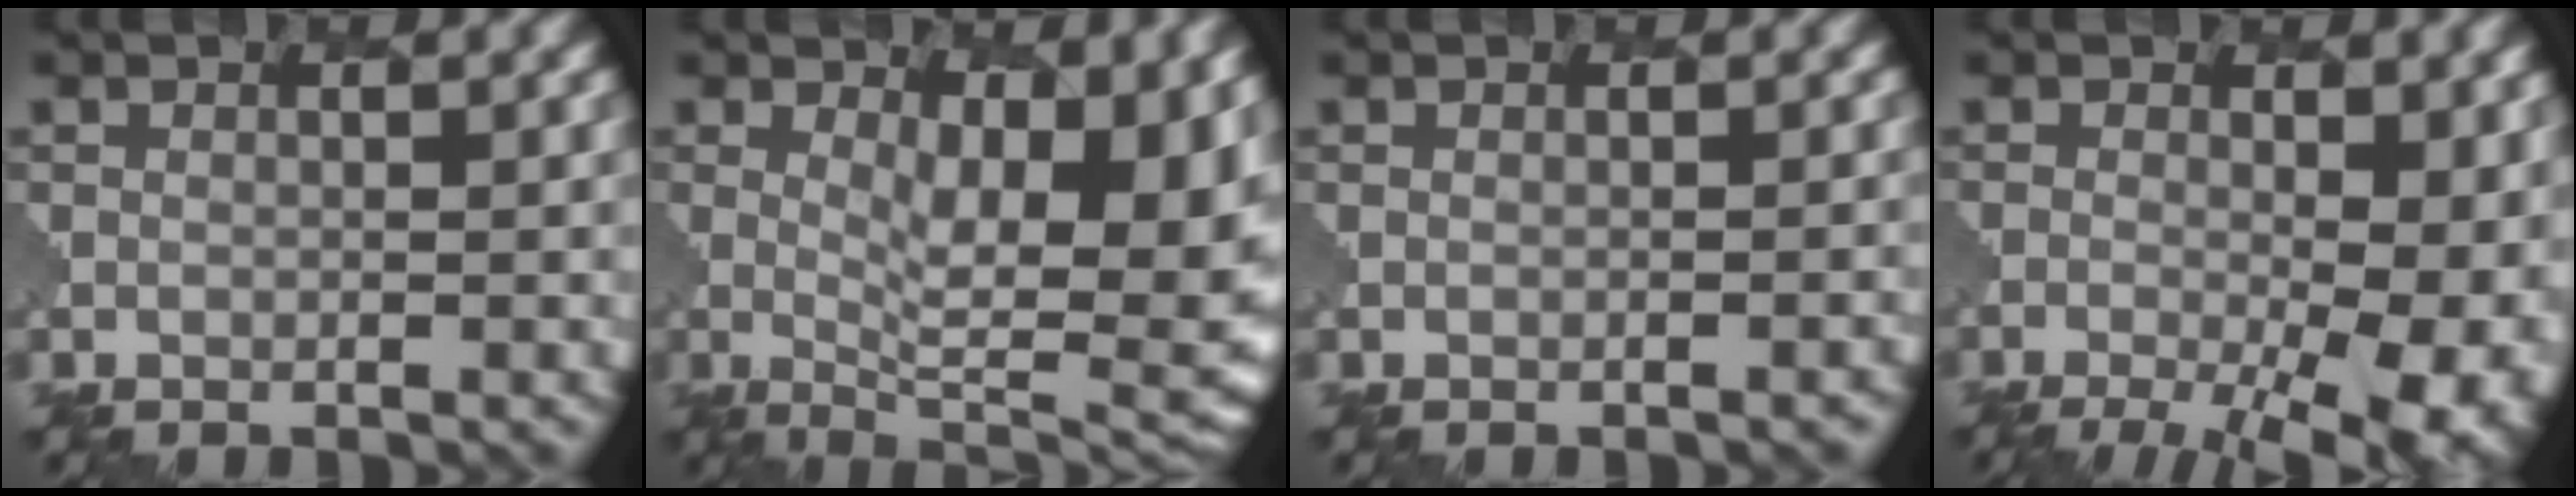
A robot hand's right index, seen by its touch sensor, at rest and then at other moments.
{"total": 12.8, "force": [2.1, 5.6, 11.2], "torque": [-0.114, -0.004, 0.034]}
{"total": 1.0, "force": [-0.7, 0.3, 0.5], "torque": [0.008, 0.002, -0.006]}
{"total": 12.7, "force": [-3.0, 6.1, 10.7], "torque": [-0.135, -0.020, -0.032]}